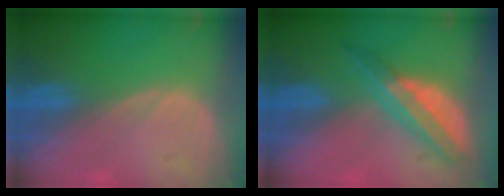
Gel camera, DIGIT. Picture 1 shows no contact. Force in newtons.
{"total": 6.8, "press": 5.8, "slide": 3.6}